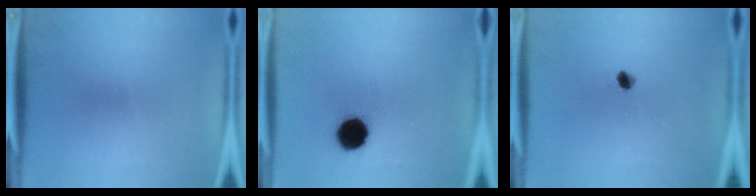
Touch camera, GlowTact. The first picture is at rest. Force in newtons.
{"total": 9.7}
{"total": 1.9}